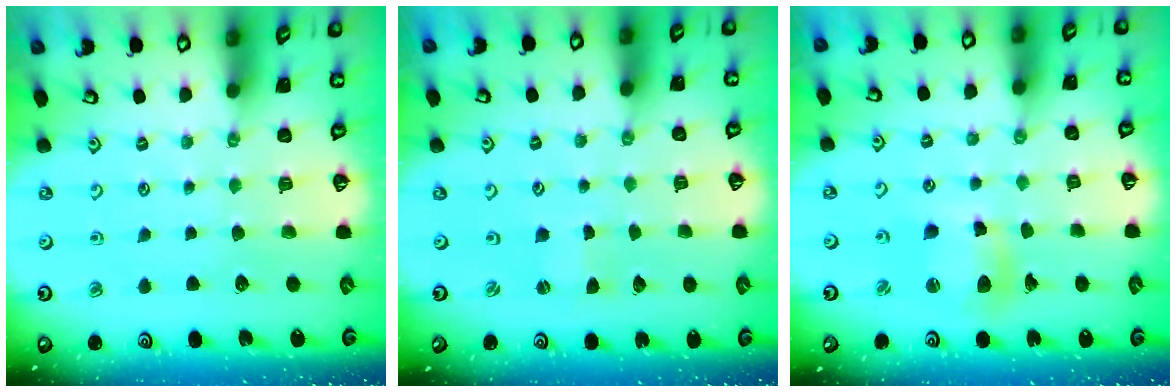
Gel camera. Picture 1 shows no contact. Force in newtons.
{"total": 0.0}
{"total": 10.4, "press": 10.3, "slide": 1.4}